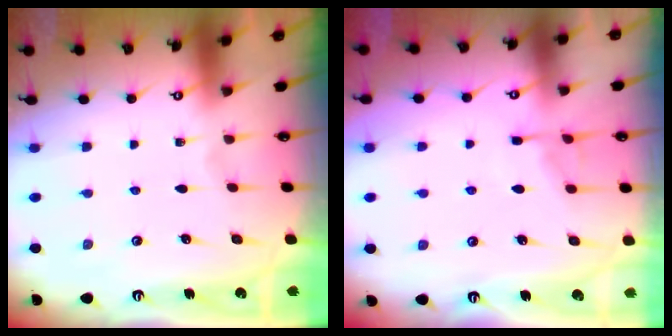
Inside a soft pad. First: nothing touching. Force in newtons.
{"total": 5.9, "press": 5.8, "slide": 0.7}